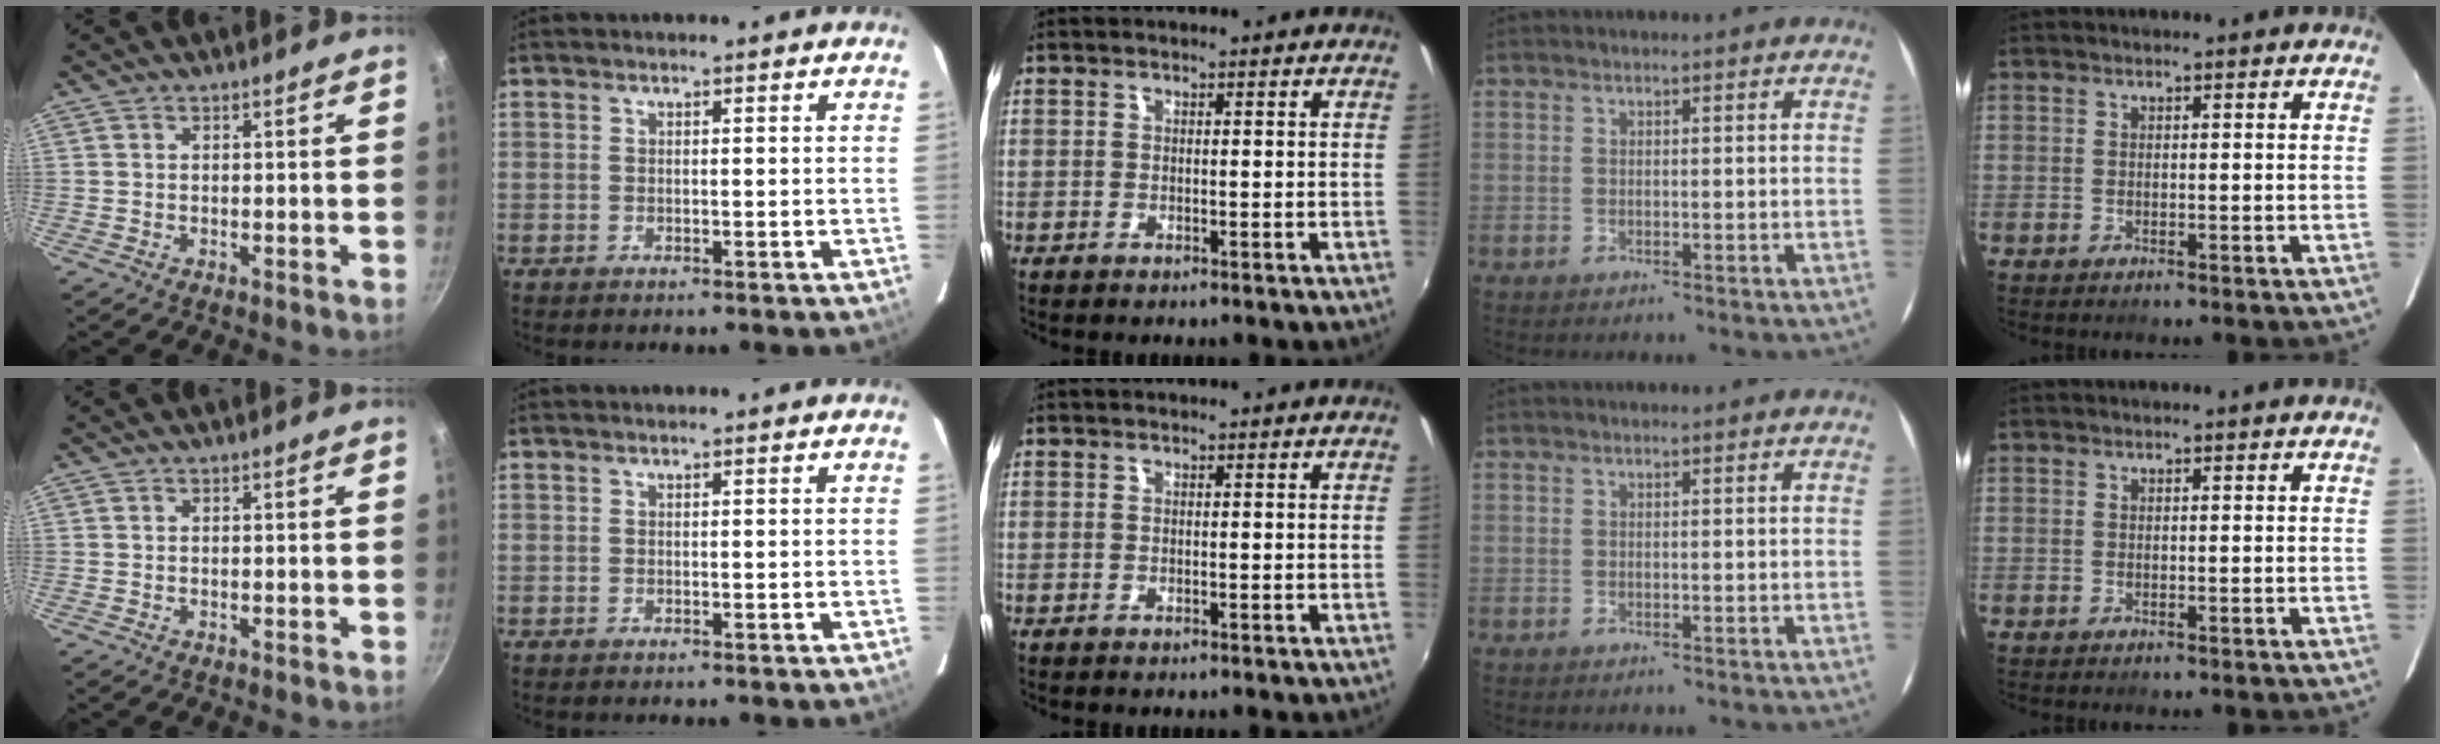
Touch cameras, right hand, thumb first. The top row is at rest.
{}